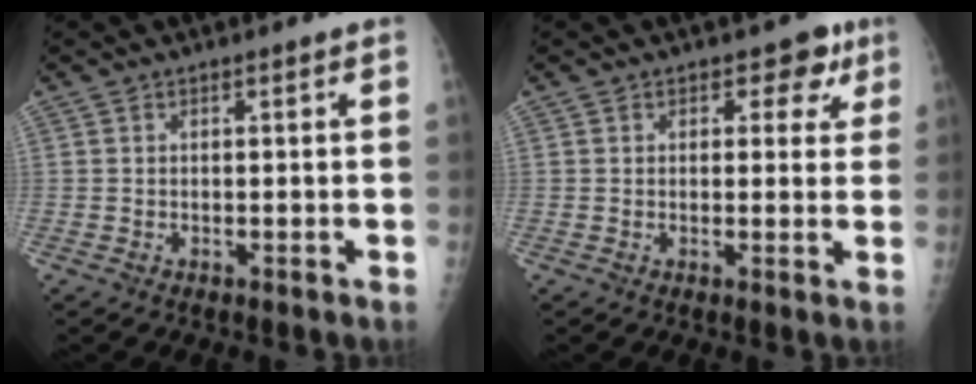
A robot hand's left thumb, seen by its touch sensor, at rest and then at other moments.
{"total": 5.1, "force": [2.6, 3.6, 2.4], "torque": [0.012, -0.005, 0.024]}